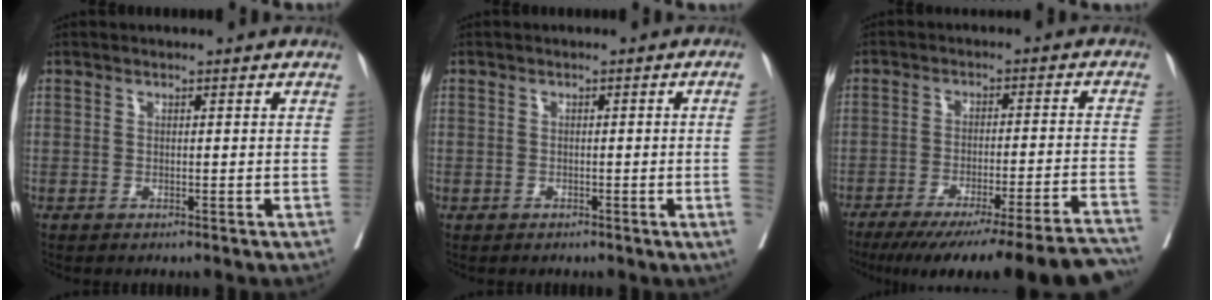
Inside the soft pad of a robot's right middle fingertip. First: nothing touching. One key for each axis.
{"total": 2.4, "fx": -0.3, "fy": -0.9, "fz": 2.2, "tx": -0.028, "ty": -0.001, "tz": -0.003}
{"total": 24.7, "fx": -21.8, "fy": -0.5, "fz": 11.6, "tx": -0.089, "ty": -0.037, "tz": -0.293}